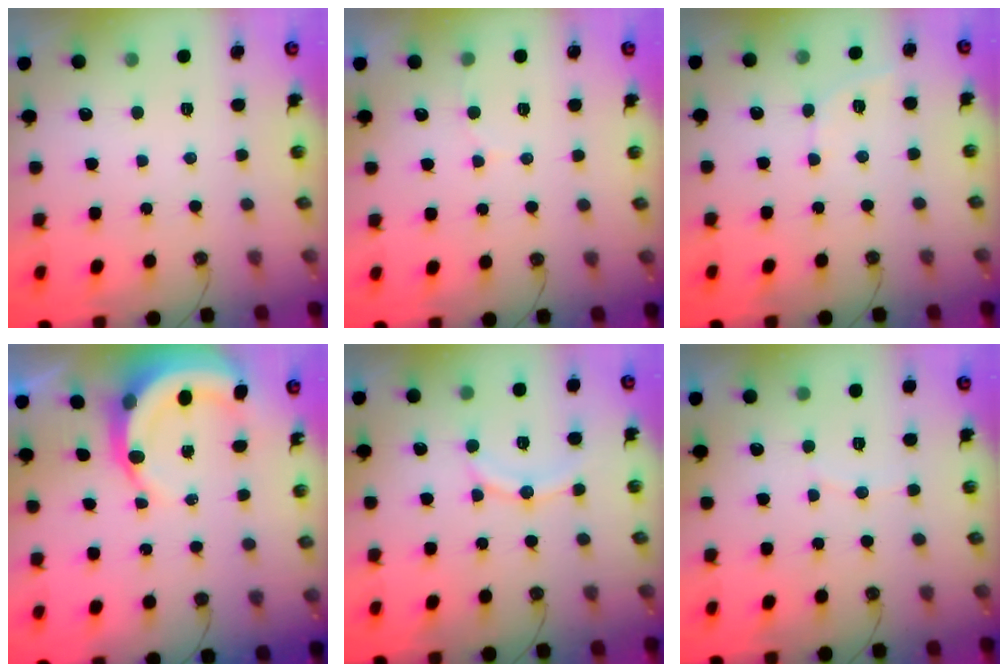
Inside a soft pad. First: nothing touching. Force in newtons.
{"total": 4.0, "press": 4.0, "slide": 0.5}
{"total": 5.2, "press": 5.2, "slide": 0.4}
{"total": 6.9, "press": 6.9, "slide": 0.9}
{"total": 9.6, "press": 9.2, "slide": 2.8}
{"total": 3.1, "press": 3.0, "slide": 0.9}